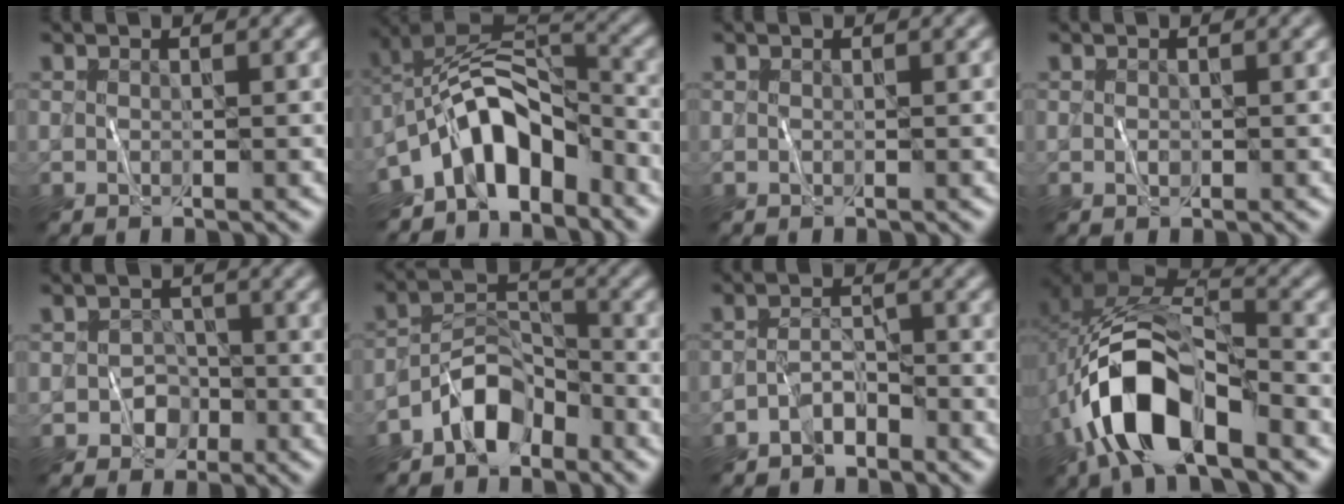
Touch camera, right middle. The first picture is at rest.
{"total": 8.9, "force": [-5.4, 4.5, 5.4], "torque": [-0.067, 0.015, -0.106]}
{"total": 0.0}
{"total": 0.0}
{"total": 2.2, "force": [-1.1, 1.7, 0.7], "torque": [-0.001, 0.008, -0.019]}
{"total": 4.7, "force": [-3.3, 2.4, 2.4], "torque": [-0.032, 0.016, -0.069]}
{"total": 2.4, "force": [-2.0, 1.0, 0.9], "torque": [-0.014, 0.015, -0.040]}
{"total": 12.1, "force": [-4.7, 6.0, 9.4], "torque": [-0.195, 0.004, -0.083]}